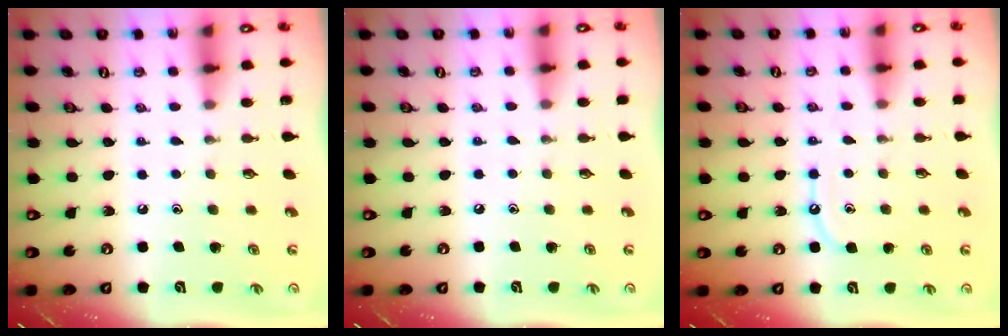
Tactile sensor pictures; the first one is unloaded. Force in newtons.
{"total": 1.0, "press": 1.0, "slide": 0.2}
{"total": 8.2, "press": 8.1, "slide": 0.9}